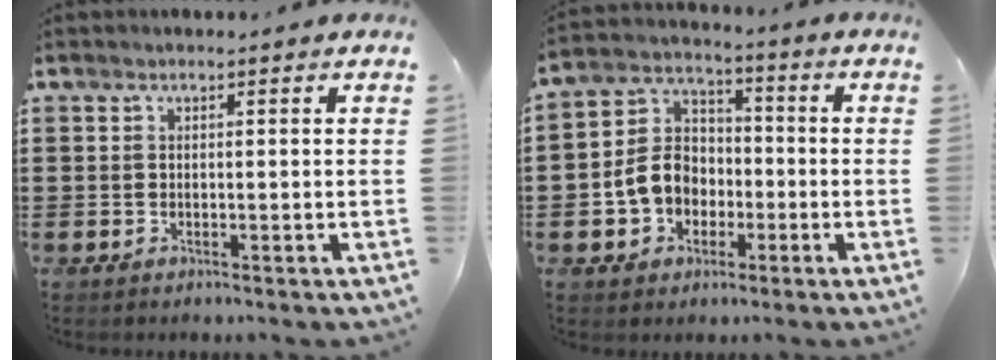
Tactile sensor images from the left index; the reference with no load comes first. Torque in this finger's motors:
{"motor_torque": [0.65, 0.31, 0.60, 0.14]}